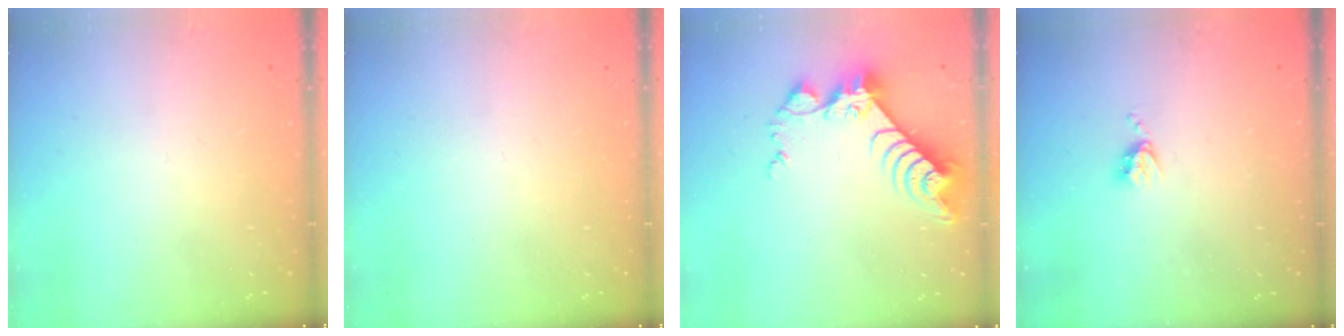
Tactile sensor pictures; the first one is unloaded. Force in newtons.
{"total": 0.0}
{"total": 9.3, "press": 9.3, "slide": 0.7}
{"total": 3.8, "press": 3.7, "slide": 0.5}